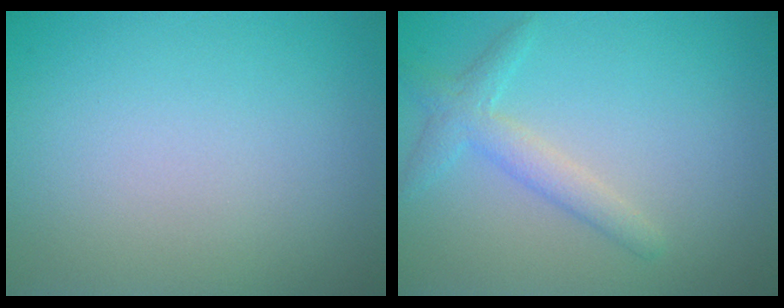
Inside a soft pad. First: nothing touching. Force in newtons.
{"total": 2.4, "press": 2.4, "slide": 0.0}